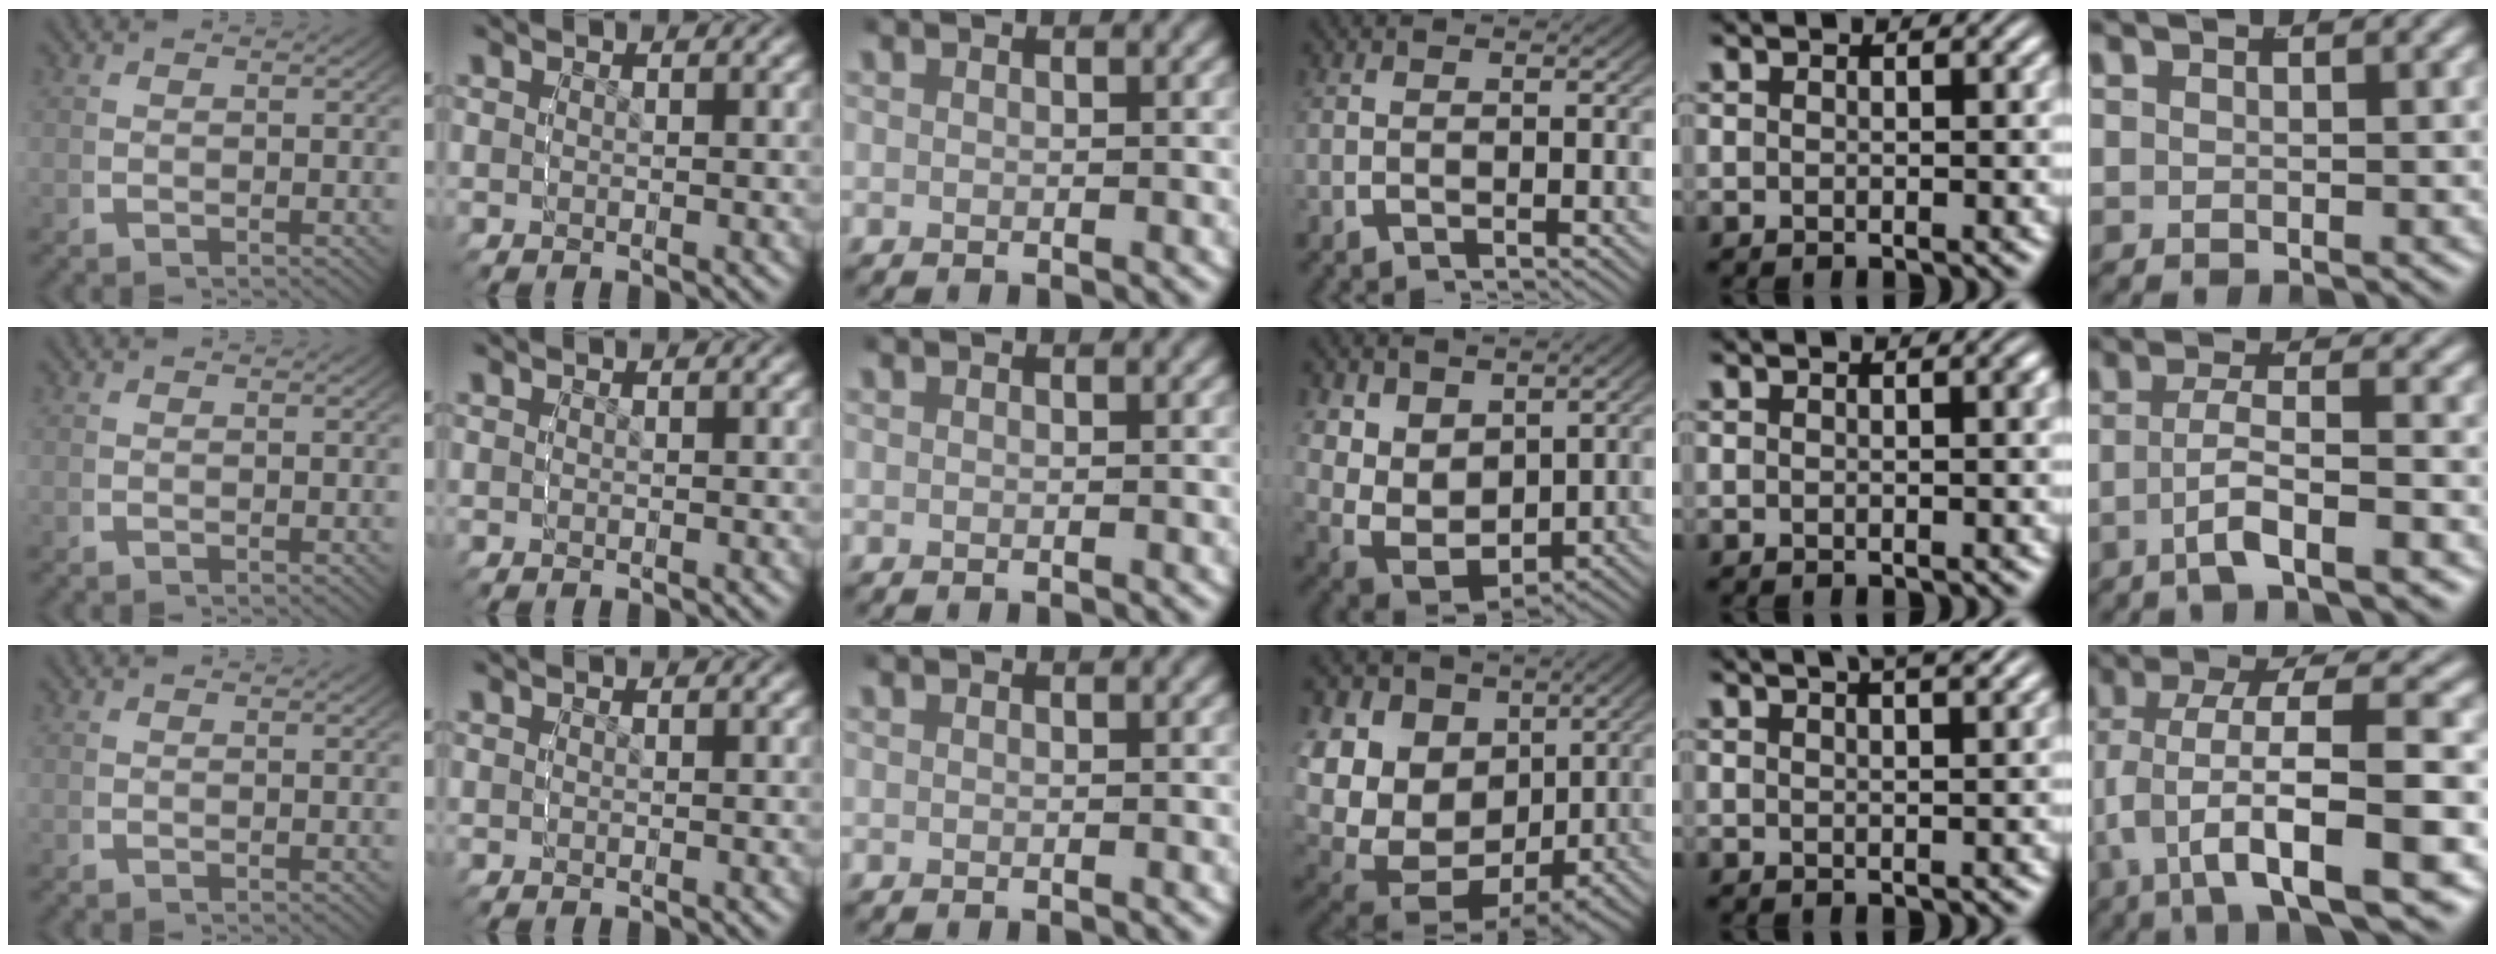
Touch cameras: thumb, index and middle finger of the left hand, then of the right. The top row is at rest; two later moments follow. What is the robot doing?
{"motion": "grasp_and_lifting", "object": "sponge"}